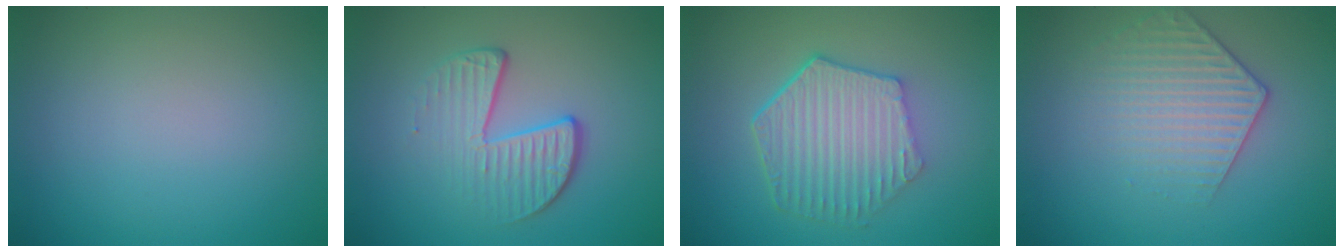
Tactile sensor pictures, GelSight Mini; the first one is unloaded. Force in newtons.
{"total": 4.0, "press": 2.8, "slide": 2.9}
{"total": 6.1, "press": 4.7, "slide": 4.0}
{"total": 3.1, "press": 3.0, "slide": 1.0}